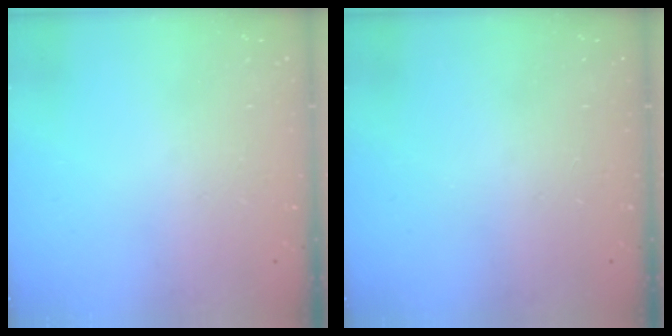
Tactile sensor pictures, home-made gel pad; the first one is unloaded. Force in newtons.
{"total": 0.0}